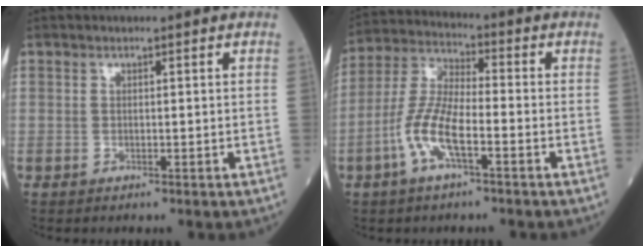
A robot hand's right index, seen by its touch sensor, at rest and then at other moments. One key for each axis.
{"total": 9.3, "fx": -3.6, "fy": 2.4, "fz": 8.2, "tx": -0.185, "ty": 0.006, "tz": -0.074}